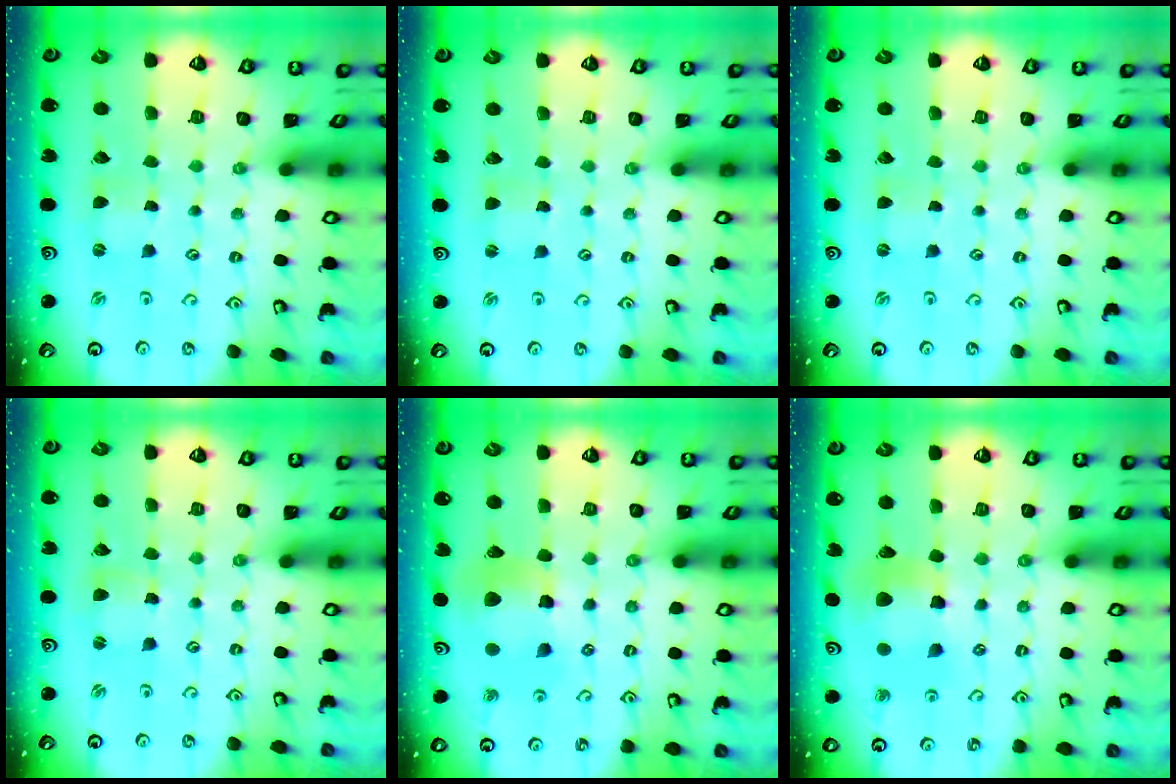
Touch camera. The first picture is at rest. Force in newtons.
{"total": 0.7, "press": 0.7, "slide": 0.2}
{"total": 0.0}
{"total": 1.8, "press": 1.8, "slide": 0.2}
{"total": 12.1, "press": 12.0, "slide": 1.6}
{"total": 10.4, "press": 10.3, "slide": 1.3}